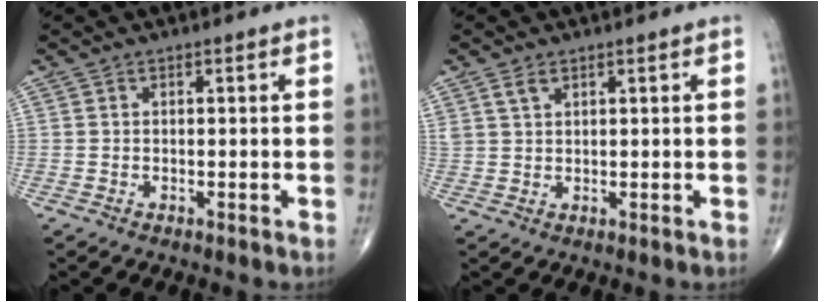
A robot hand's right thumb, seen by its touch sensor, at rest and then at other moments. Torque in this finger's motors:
{"motor_torque": [-0.11, -0.16, 0.42, 0.69, 0.14]}